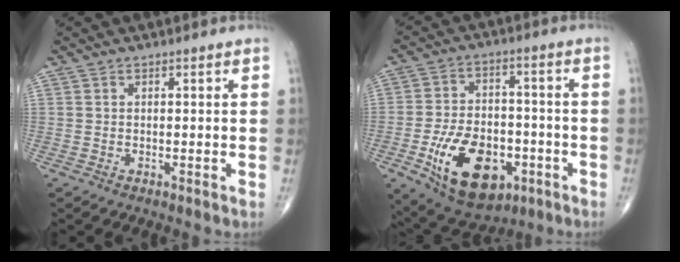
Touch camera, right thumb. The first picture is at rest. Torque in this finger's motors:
{"motor_torque": [0.34, 1.59, 0.19, -0.22, 0.14]}